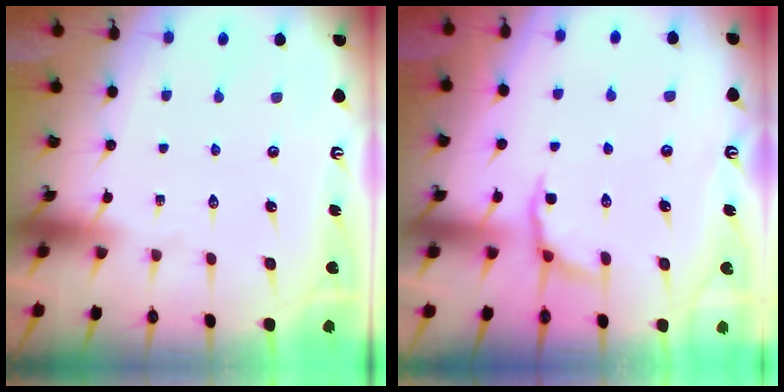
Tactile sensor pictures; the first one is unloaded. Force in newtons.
{"total": 3.9, "press": 3.0, "slide": 2.5}